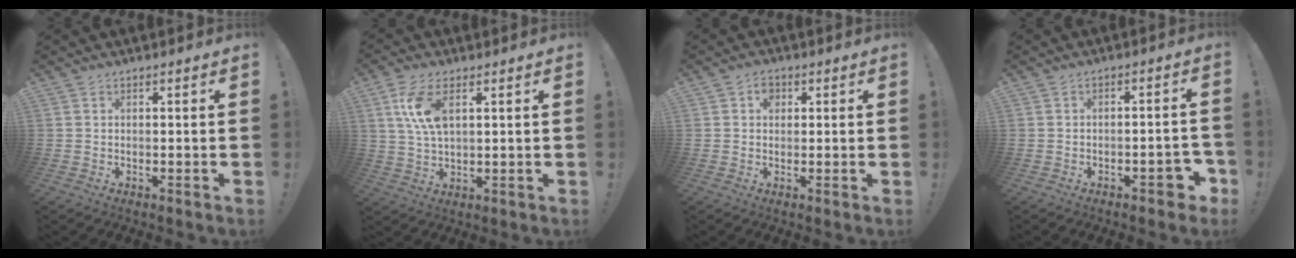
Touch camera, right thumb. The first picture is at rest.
{"total": 9.2, "force": [3.2, 4.1, 7.5], "torque": [-0.167, -0.005, 0.057]}
{"total": 3.1, "force": [0.9, 2.5, 1.6], "torque": [-0.015, -0.002, 0.013]}
{"total": 5.8, "force": [-3.3, 2.4, 4.1], "torque": [-0.044, 0.016, -0.052]}